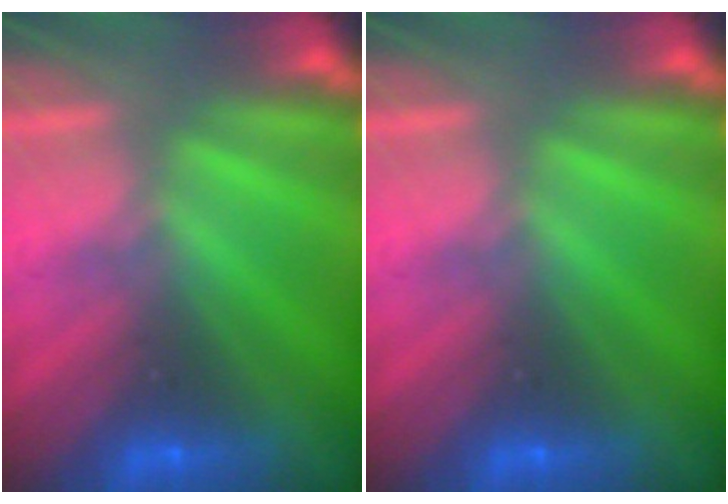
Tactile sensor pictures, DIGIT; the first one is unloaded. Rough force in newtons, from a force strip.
{"total": 0.0}